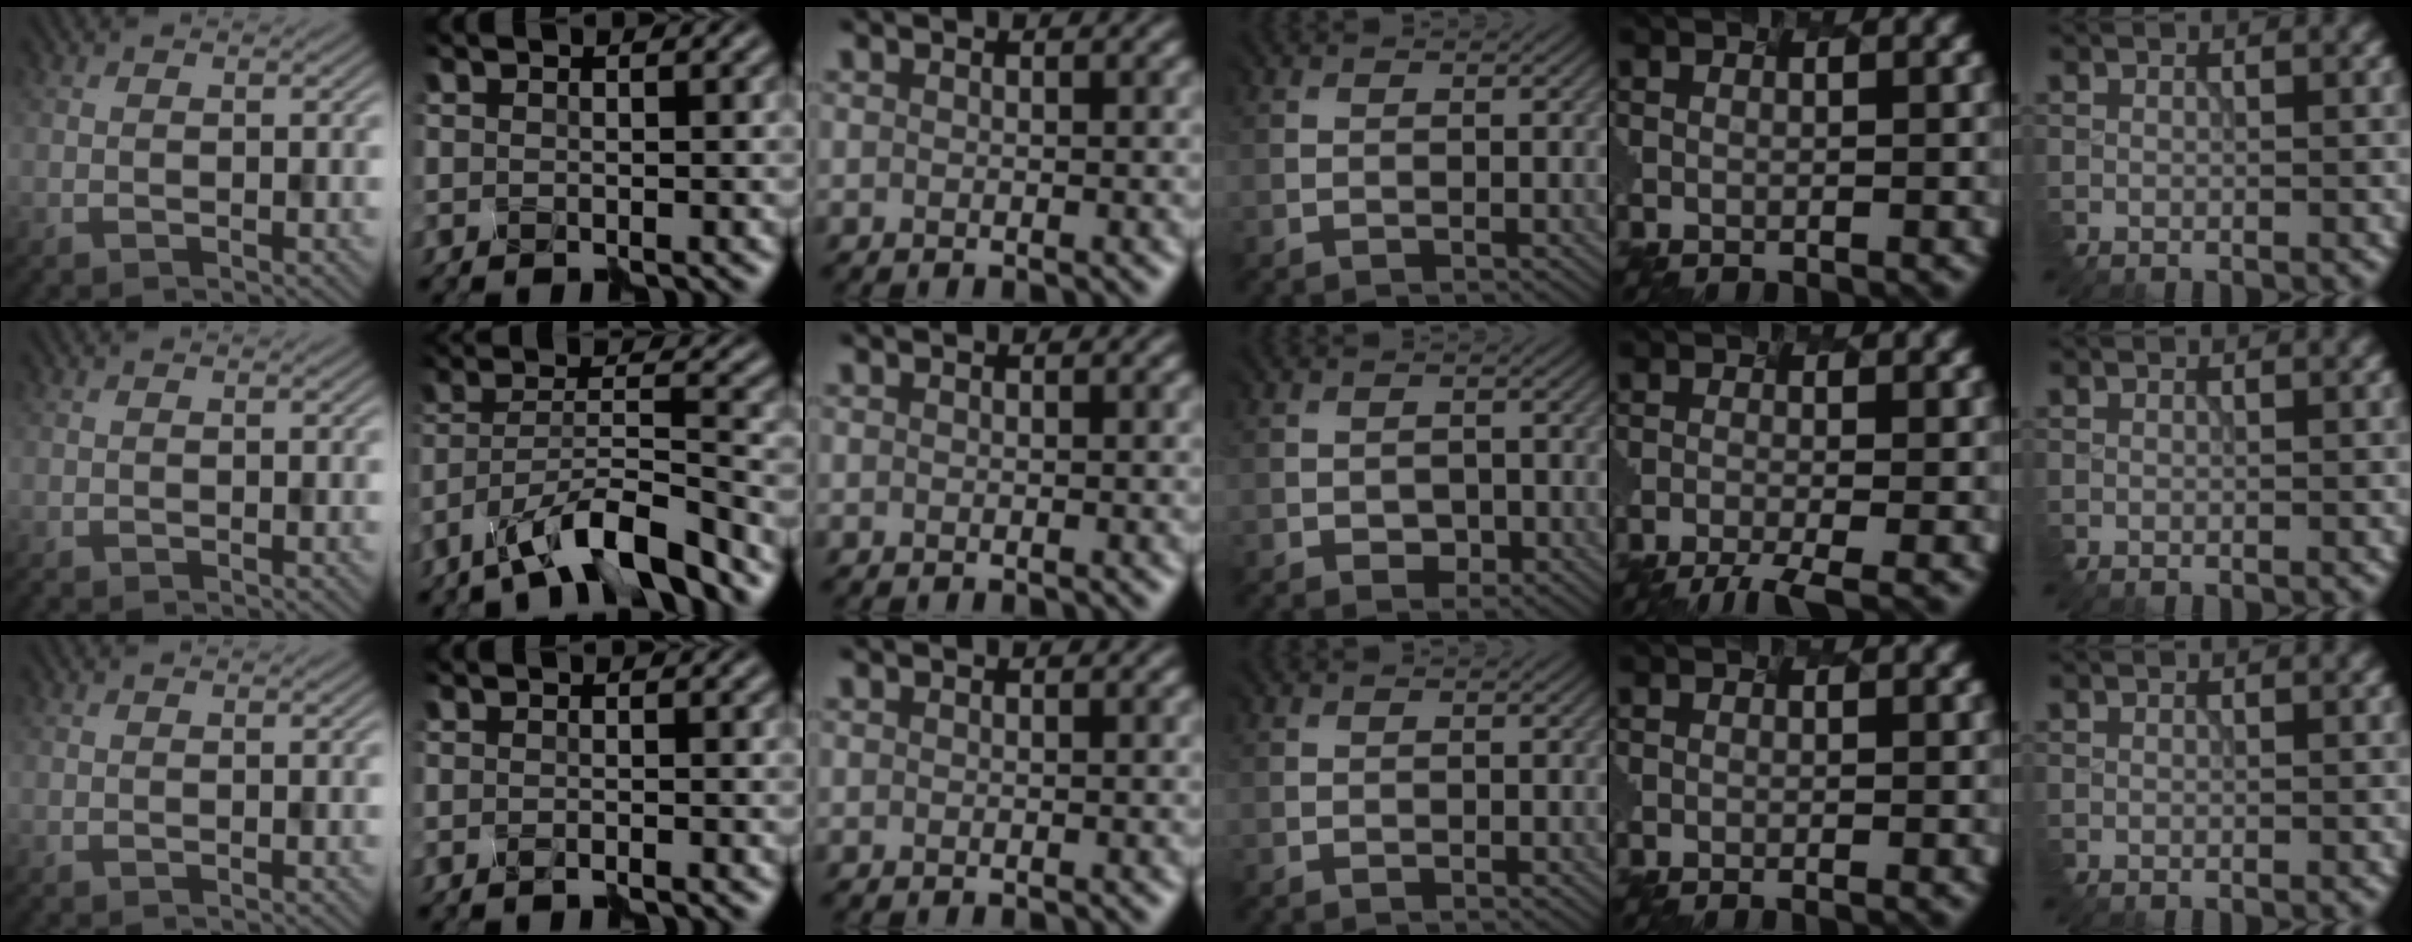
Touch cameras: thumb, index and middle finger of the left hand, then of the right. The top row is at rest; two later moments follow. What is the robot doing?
{"motion": "disassemble", "object": "puzzle pieces"}